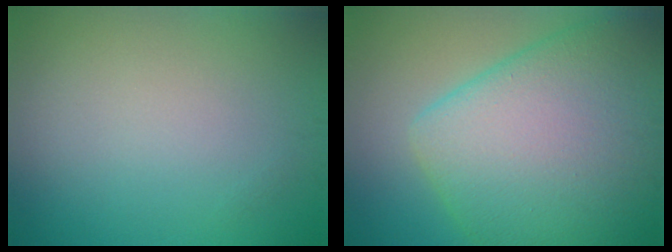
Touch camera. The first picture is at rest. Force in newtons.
{"total": 13.4, "press": 13.4, "slide": 0.6}